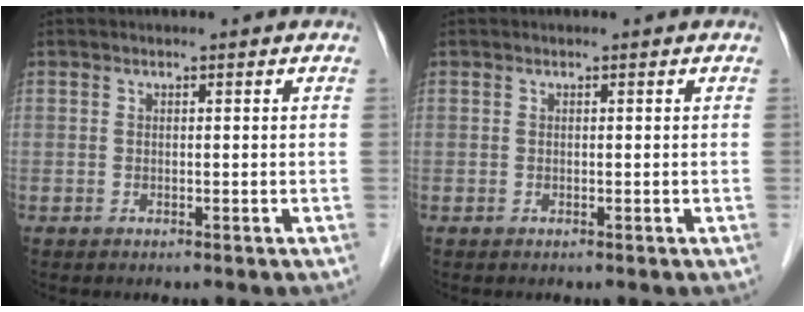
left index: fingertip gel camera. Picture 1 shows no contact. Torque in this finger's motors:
{"motor_torque": [0.00, 0.00, 0.00, 0.00]}